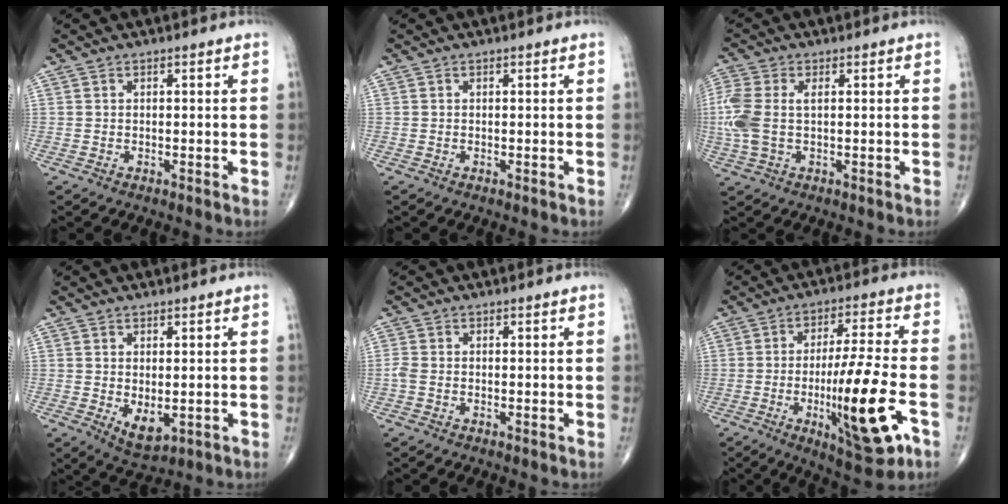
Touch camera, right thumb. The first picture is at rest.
{"total": 0.0}
{"total": 8.0, "force": [0.5, 4.4, 6.7], "torque": [-0.196, 0.012, 0.012]}
{"total": 6.0, "force": [-1.3, 3.4, 4.8], "torque": [-0.066, -0.011, -0.009]}
{"total": 1.4, "force": [-0.4, 0.7, 1.1], "torque": [-0.033, -0.004, -0.012]}
{"total": 17.4, "force": [-5.3, 3.2, 16.3], "torque": [-0.275, 0.005, -0.076]}